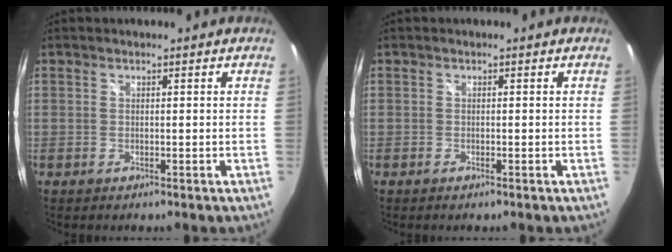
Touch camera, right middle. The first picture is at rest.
{"total": 0.6, "force": [-0.5, 0.0, 0.4], "torque": [-0.007, -0.001, -0.009]}